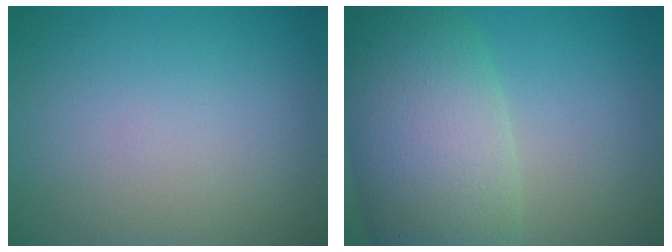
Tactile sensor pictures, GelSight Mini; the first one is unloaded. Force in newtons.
{"total": 10.1, "press": 10.1, "slide": 0.5}